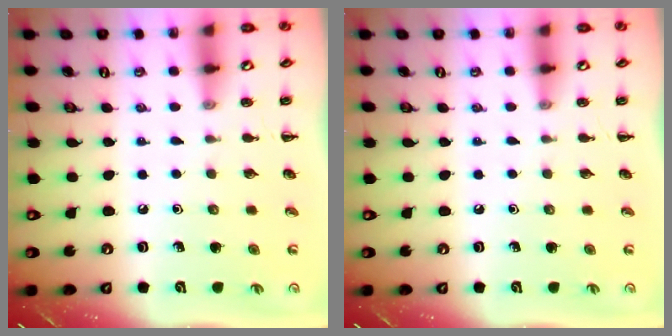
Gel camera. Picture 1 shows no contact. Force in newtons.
{"total": 0.0}